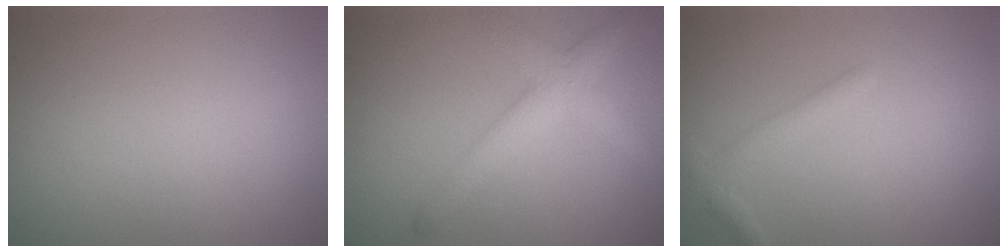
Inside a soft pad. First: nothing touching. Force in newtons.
{"total": 3.8, "press": 3.8, "slide": 0.1}
{"total": 1.6, "press": 1.6, "slide": 0.1}